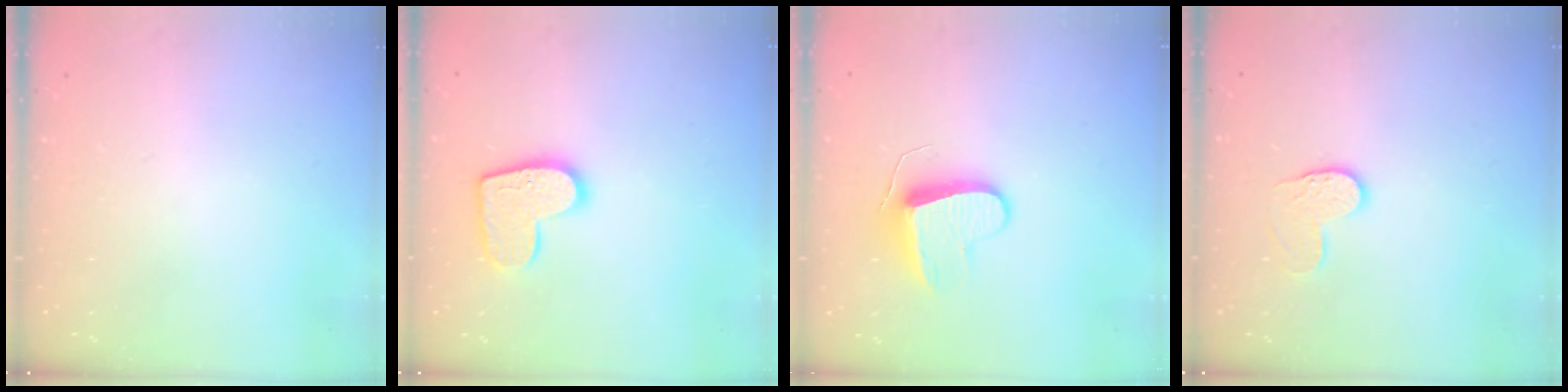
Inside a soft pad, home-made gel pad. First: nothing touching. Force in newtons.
{"total": 12.7, "press": 12.6, "slide": 0.8}
{"total": 9.1, "press": 9.0, "slide": 0.6}
{"total": 6.6, "press": 6.6, "slide": 0.3}